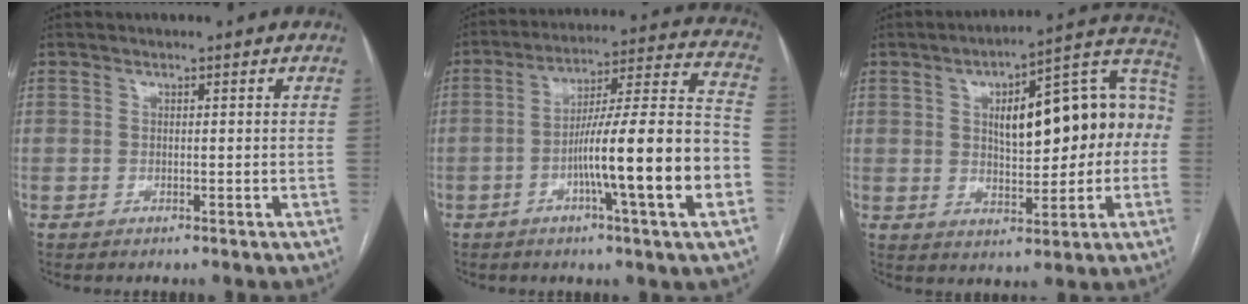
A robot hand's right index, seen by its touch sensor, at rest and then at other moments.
{"total": 18.9, "force": [-5.6, 0.0, 18.1], "torque": [-0.257, 0.012, -0.088]}
{"total": 18.7, "force": [1.6, 6.1, 17.6], "torque": [-0.248, 0.049, 0.030]}